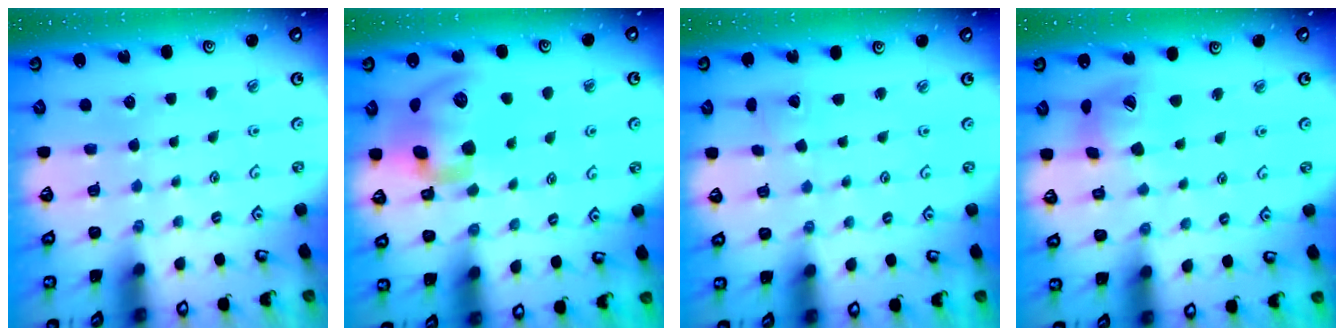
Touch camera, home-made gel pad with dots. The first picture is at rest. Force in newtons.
{"total": 15.4, "press": 15.2, "slide": 2.4}
{"total": 2.8, "press": 2.8, "slide": 0.1}
{"total": 15.0, "press": 14.8, "slide": 2.1}